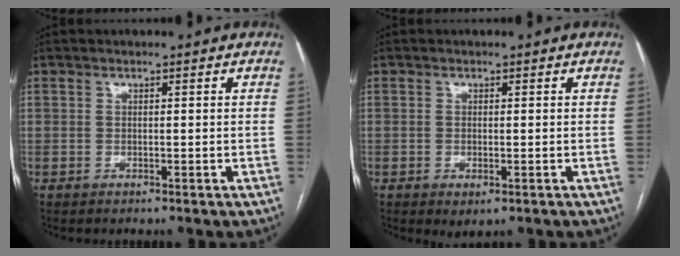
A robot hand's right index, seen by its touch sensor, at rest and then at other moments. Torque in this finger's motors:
{"motor_torque": [0.36, -0.23, 0.15, 0.02]}